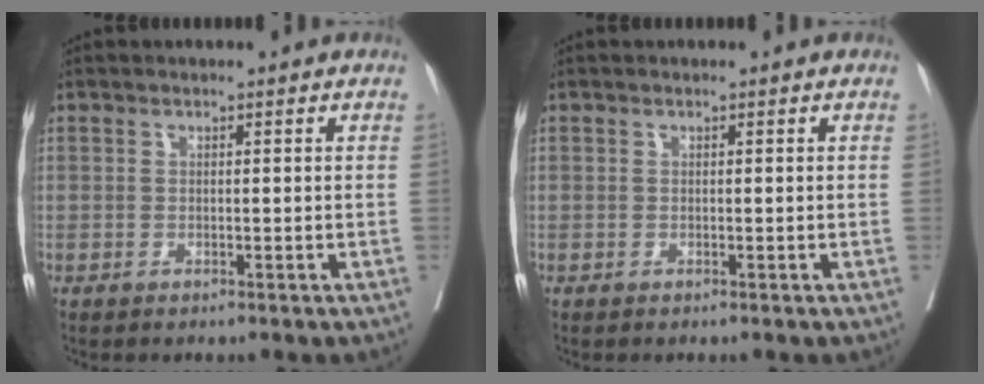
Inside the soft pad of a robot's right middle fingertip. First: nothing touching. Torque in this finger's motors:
{"motor_torque": [-0.06, 0.06, 0.00, 0.00]}